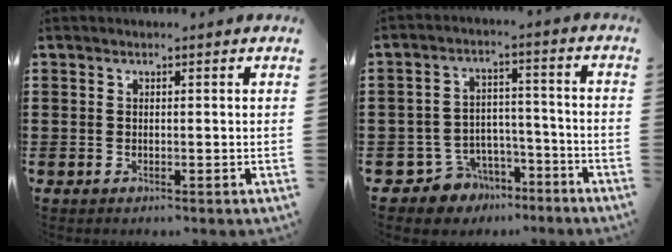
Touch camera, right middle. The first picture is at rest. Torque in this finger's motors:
{"motor_torque": [0.03, 0.02, 0.00, -0.02]}